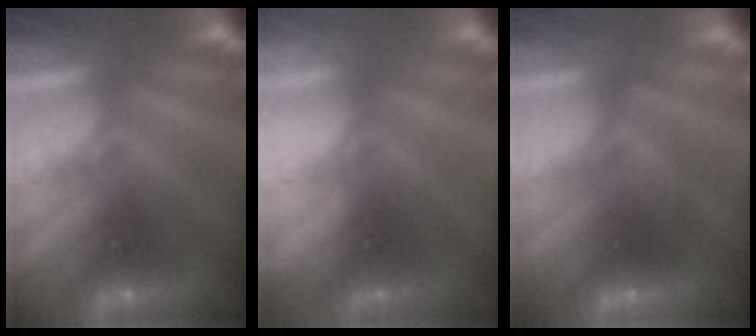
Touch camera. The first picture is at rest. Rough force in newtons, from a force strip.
{"total": 2.2}
{"total": 2.6}